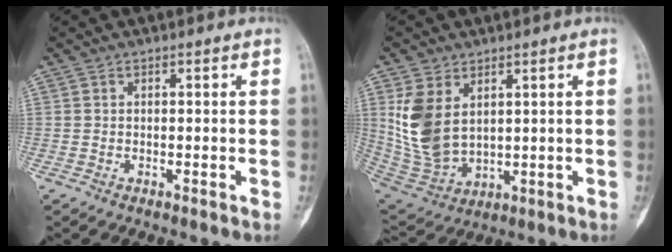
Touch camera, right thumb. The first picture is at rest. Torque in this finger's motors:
{"motor_torque": [-0.05, 0.48, 0.58, -0.25, 0.10]}